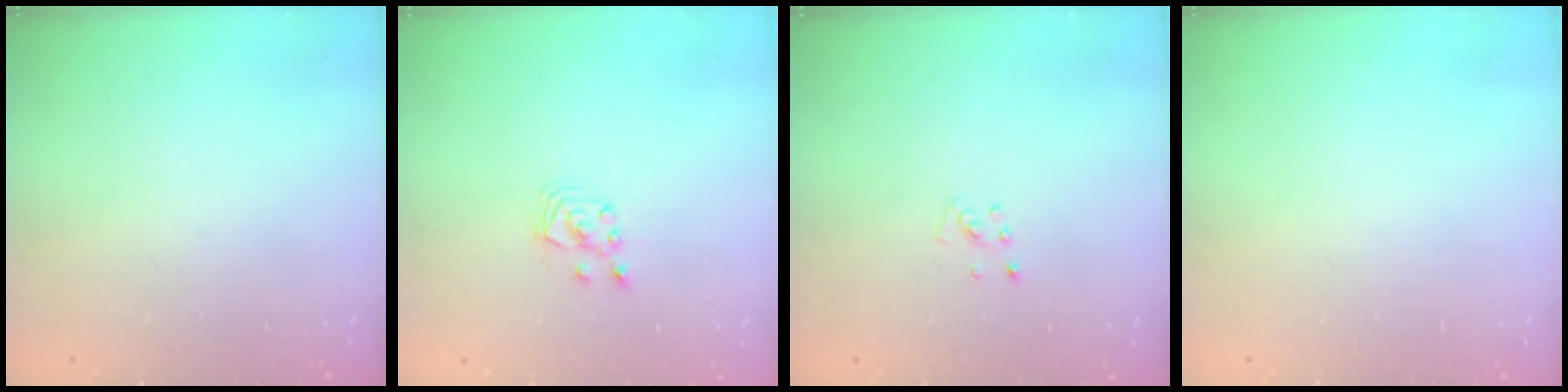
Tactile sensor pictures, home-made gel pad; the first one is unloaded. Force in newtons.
{"total": 3.0, "press": 3.0, "slide": 0.3}
{"total": 3.7, "press": 3.7, "slide": 0.4}
{"total": 0.0}